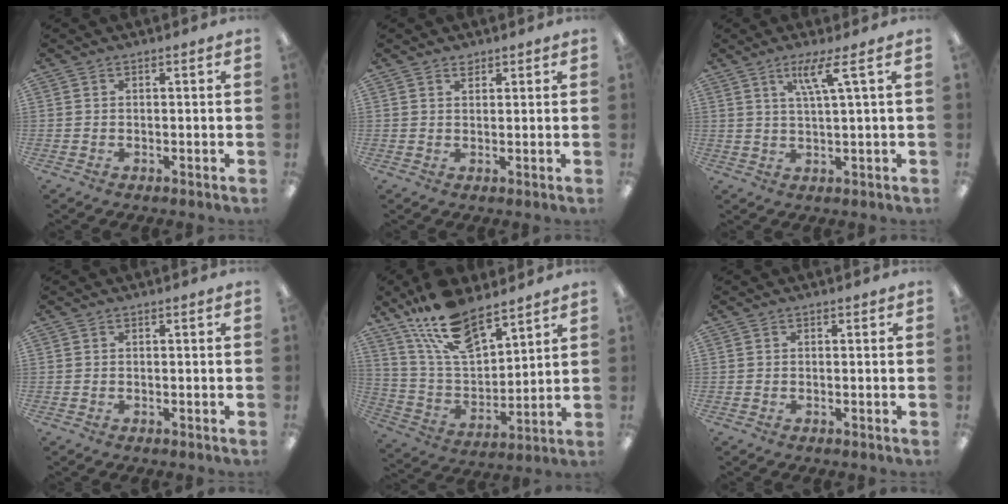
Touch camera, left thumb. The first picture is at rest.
{"total": 1.4, "force": [1.3, 0.5, 0.3], "torque": [-0.001, -0.004, 0.022]}
{"total": 6.4, "force": [3.0, 0.2, 5.6], "torque": [-0.119, -0.001, 0.047]}
{"total": 0.0}
{"total": 16.5, "force": [12.4, 6.4, 8.9], "torque": [-0.184, -0.057, 0.224]}
{"total": 0.0}